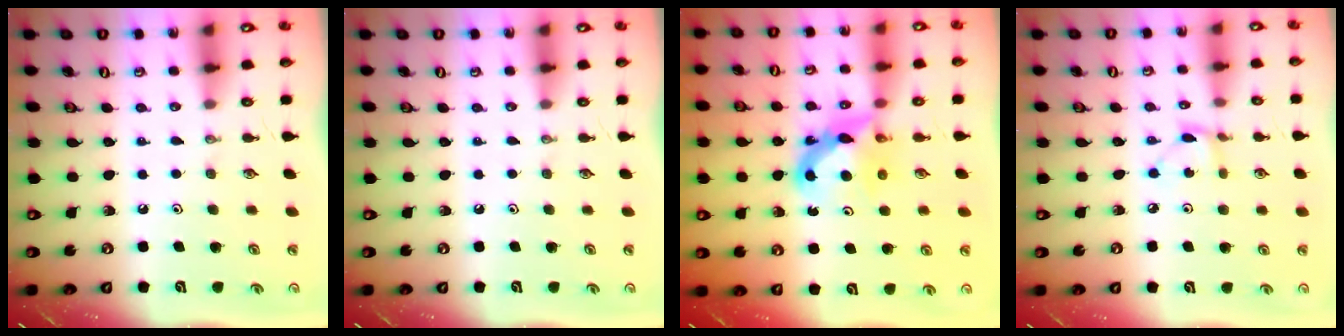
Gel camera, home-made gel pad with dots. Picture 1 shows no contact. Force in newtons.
{"total": 0.0}
{"total": 7.6, "press": 7.6, "slide": 0.6}
{"total": 2.9, "press": 2.9, "slide": 0.2}